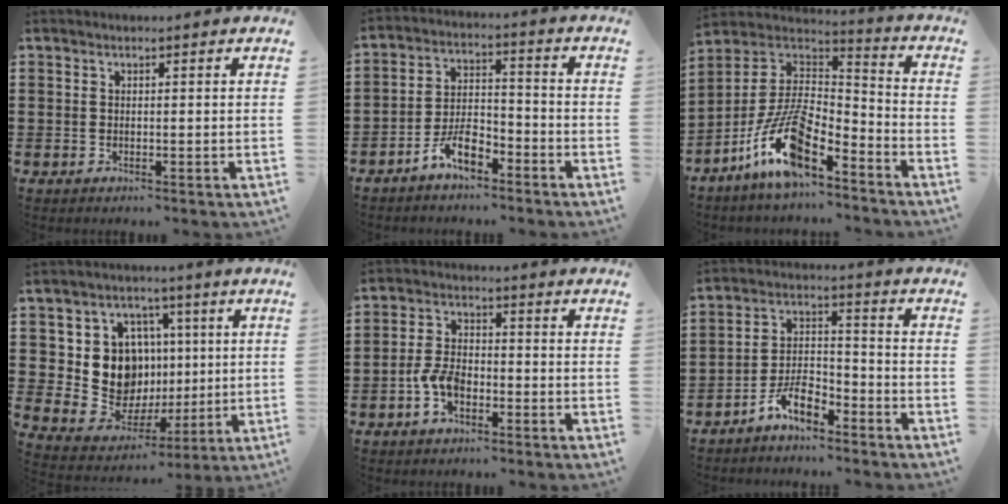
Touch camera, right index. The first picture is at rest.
{"total": 6.5, "force": [-4.5, 2.5, 4.0], "torque": [-0.084, 0.010, -0.087]}
{"total": 12.9, "force": [-8.0, 4.2, 9.1], "torque": [-0.202, 0.004, -0.158]}
{"total": 11.5, "force": [1.8, 10.3, 4.8], "torque": [-0.124, -0.001, 0.045]}
{"total": 5.1, "force": [-2.5, 2.7, 3.6], "torque": [-0.098, -0.005, -0.053]}
{"total": 6.8, "force": [-5.2, 2.4, 3.6], "torque": [-0.078, 0.010, -0.100]}